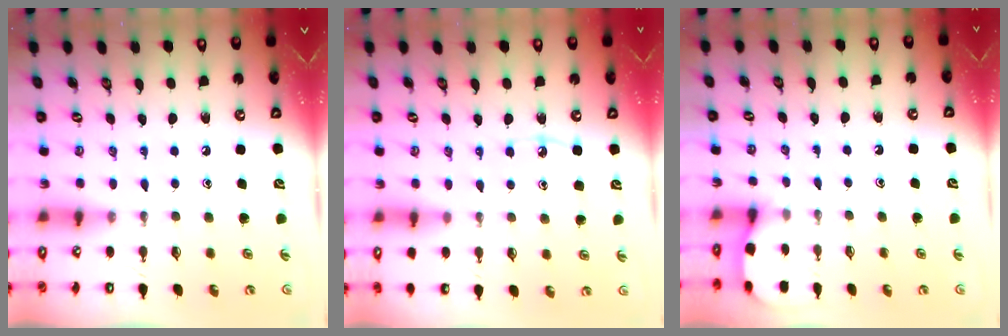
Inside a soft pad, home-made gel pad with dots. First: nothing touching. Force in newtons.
{"total": 5.1, "press": 5.1, "slide": 0.4}
{"total": 3.0, "press": 2.9, "slide": 0.3}